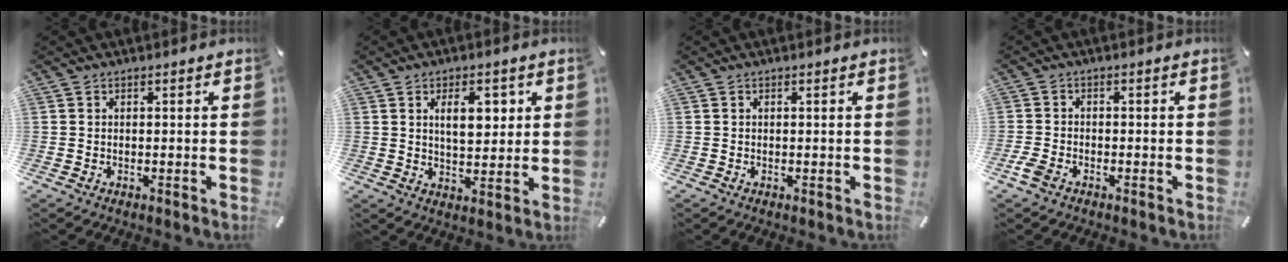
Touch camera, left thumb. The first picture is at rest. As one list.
[{"total": 8.2, "force": [2.8, 4.5, 6.3], "torque": [-0.088, -0.008, 0.042]}, {"total": 0.0}, {"total": 2.8, "force": [-1.8, 1.5, 1.4], "torque": [-0.045, -0.002, -0.038]}]